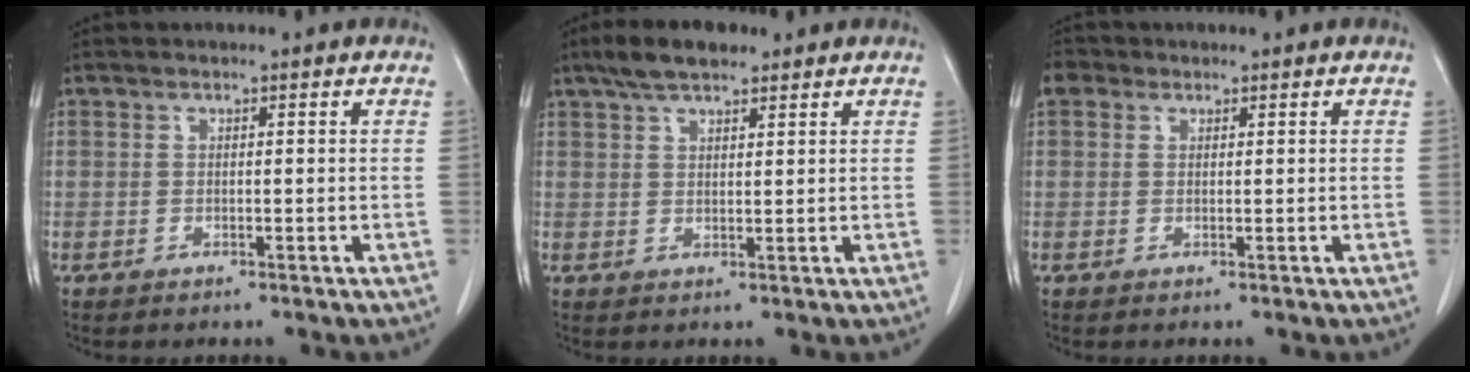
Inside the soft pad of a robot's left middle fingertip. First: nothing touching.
{"total": 5.7, "force": [4.3, 2.0, 3.2], "torque": [-0.066, 0.017, 0.077]}
{"total": 2.1, "force": [1.0, 1.7, 0.6], "torque": [-0.011, 0.013, 0.015]}